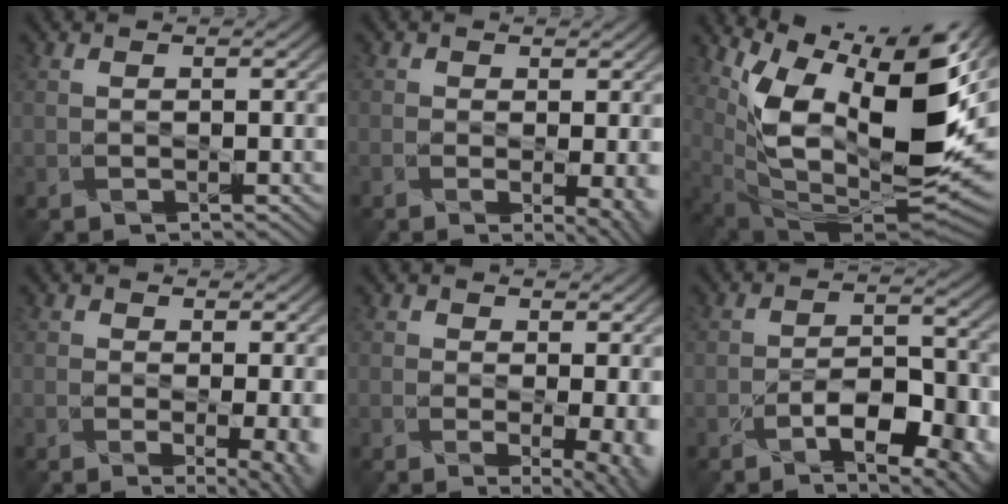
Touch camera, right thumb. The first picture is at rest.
{"total": 5.2, "force": [-1.2, 2.2, 4.6], "torque": [-0.051, -0.009, -0.006]}
{"total": 15.6, "force": [3.8, 6.1, 13.8], "torque": [-0.232, -0.011, 0.080]}
{"total": 7.1, "force": [-1.4, 3.0, 6.2], "torque": [-0.066, -0.006, -0.008]}
{"total": 8.1, "force": [-1.3, 3.8, 7.1], "torque": [-0.075, -0.009, -0.004]}
{"total": 9.8, "force": [-6.2, 4.0, 6.5], "torque": [-0.098, -0.004, -0.092]}